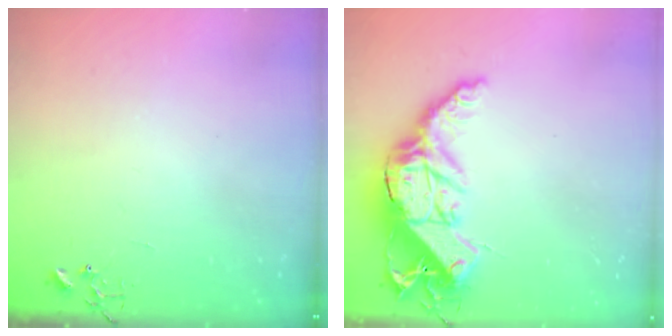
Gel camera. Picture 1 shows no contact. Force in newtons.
{"total": 19.6, "press": 19.6, "slide": 1.2}